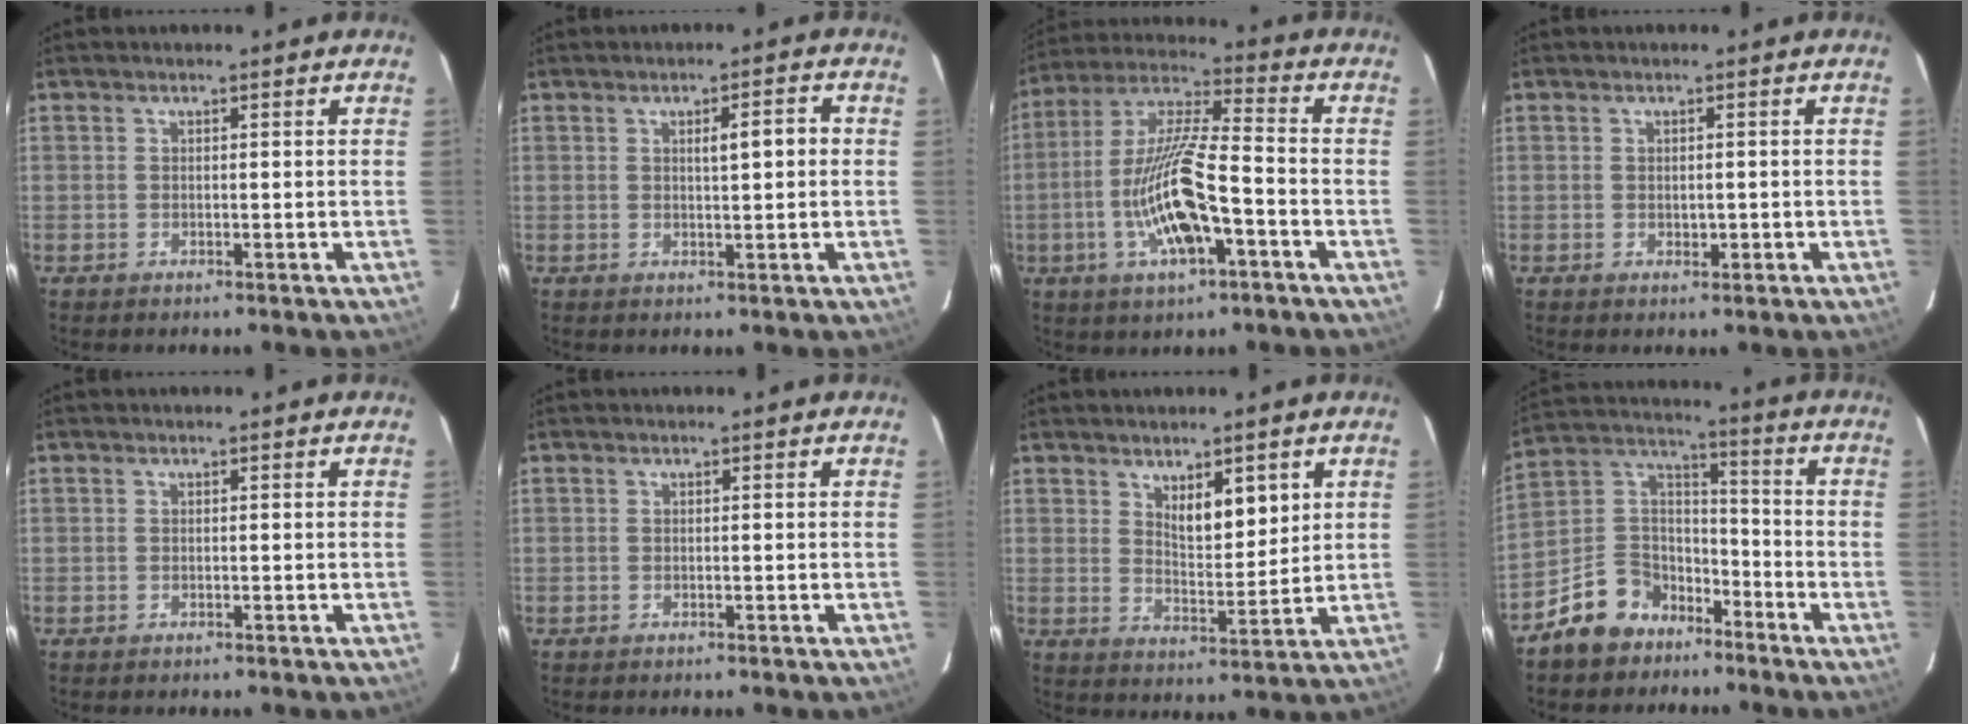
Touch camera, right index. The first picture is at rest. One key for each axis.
{"total": 3.5, "fx": 0.5, "fy": 0.6, "fz": 3.5, "tx": -0.055, "ty": 0.009, "tz": 0.009}
{"total": 14.9, "fx": -4.4, "fy": 2.9, "fz": 14.0, "tx": -0.280, "ty": 0.000, "tz": -0.076}
{"total": 1.3, "fx": -0.2, "fy": 0.7, "fz": 1.1, "tx": -0.018, "ty": -0.001, "tz": 0.001}
{"total": 0.0}
{"total": 0.0}
{"total": 6.5, "fx": 3.1, "fy": 1.6, "fz": 5.4, "tx": -0.093, "ty": -0.010, "tz": 0.056}
{"total": 10.5, "fx": -7.4, "fy": 6.9, "fz": 2.7, "tx": -0.064, "ty": 0.041, "tz": -0.139}